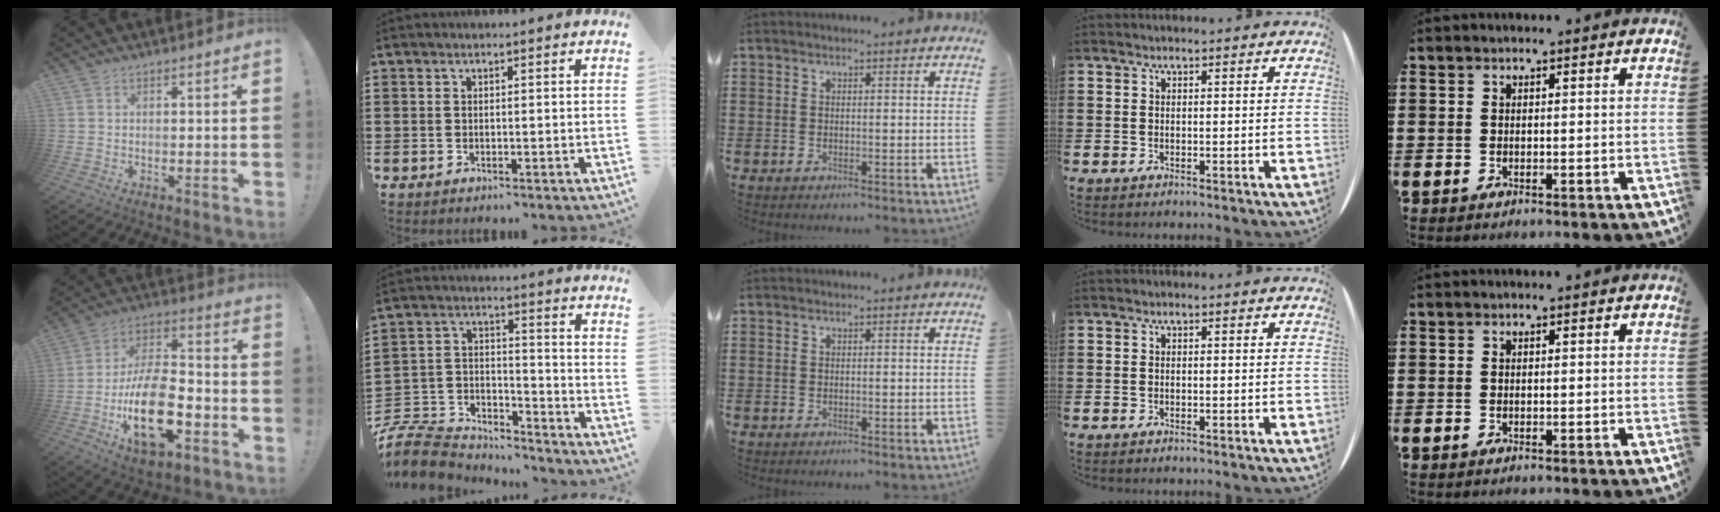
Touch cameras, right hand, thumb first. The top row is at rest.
{"thumb": {"total": 21.6, "force": [-8.0, 10.7, 16.9], "torque": [-0.301, 0.042, -0.130]}, "index": {"total": 8.5, "force": [-8.0, 2.5, 1.6], "torque": [-0.047, 0.013, -0.161]}}